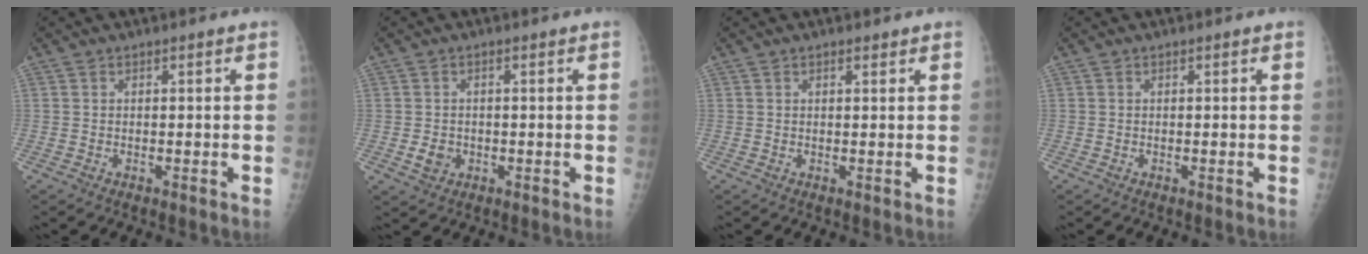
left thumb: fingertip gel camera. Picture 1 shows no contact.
{"total": 2.9, "force": [-0.6, 2.4, 1.5], "torque": [-0.019, 0.001, -0.005]}
{"total": 1.1, "force": [0.8, 0.4, 0.7], "torque": [-0.009, -0.003, 0.011]}
{"total": 0.0}